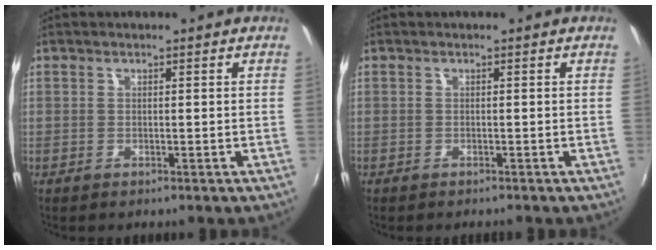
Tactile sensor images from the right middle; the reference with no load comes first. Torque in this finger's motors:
{"motor_torque": [-0.09, -0.03, -0.01, 0.00]}